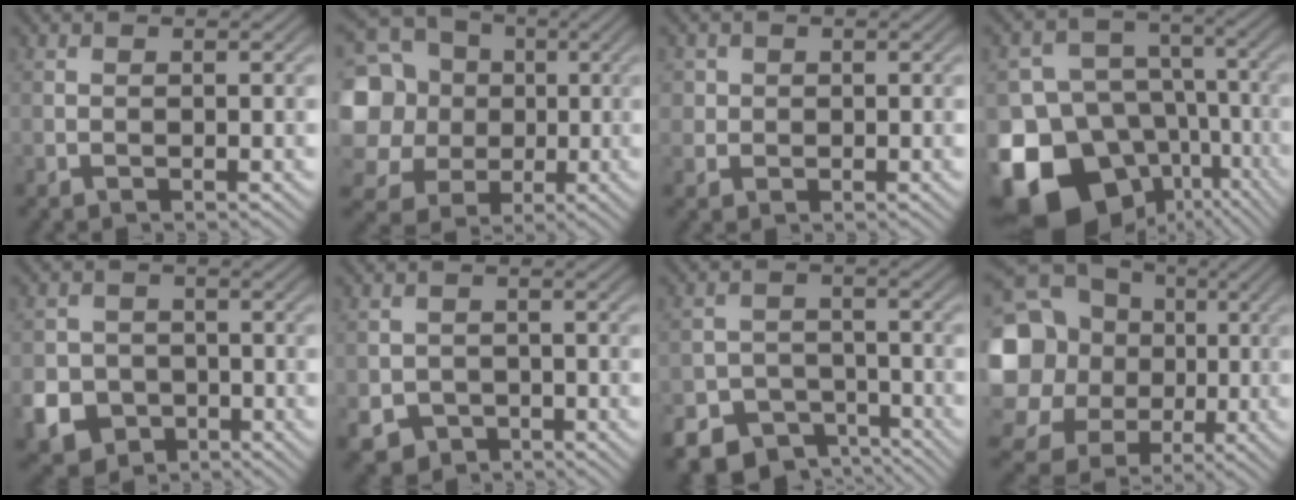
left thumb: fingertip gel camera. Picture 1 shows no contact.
{"total": 15.4, "force": [1.4, 13.8, 6.7], "torque": [-0.245, 0.011, 0.005]}
{"total": 2.2, "force": [0.6, 2.1, 0.4], "torque": [-0.011, -0.005, 0.014]}
{"total": 21.1, "force": [-11.5, 15.6, 8.2], "torque": [-0.192, -0.058, -0.171]}
{"total": 8.8, "force": [-3.7, 7.6, 2.4], "torque": [-0.066, -0.035, -0.083]}
{"total": 3.4, "force": [-1.5, 2.9, 0.9], "torque": [-0.023, -0.013, -0.029]}
{"total": 9.9, "force": [-7.3, 6.2, 2.6], "torque": [-0.047, -0.019, -0.105]}
{"total": 21.2, "force": [1.3, 19.2, 8.7], "torque": [-0.266, 0.012, -0.008]}